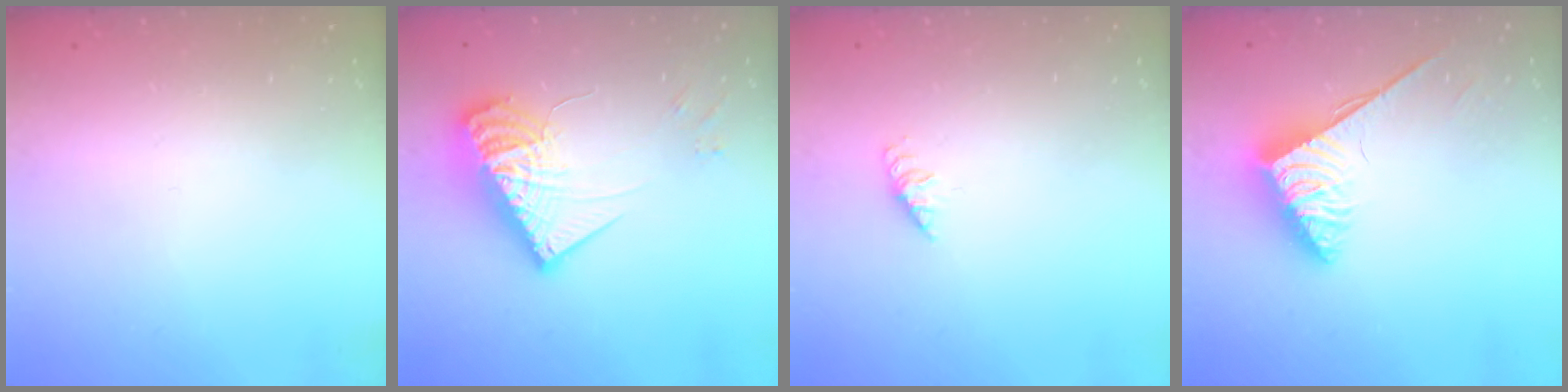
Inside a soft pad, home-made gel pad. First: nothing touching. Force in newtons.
{"total": 15.1, "press": 15.1, "slide": 0.6}
{"total": 1.9, "press": 1.9, "slide": 0.3}
{"total": 3.8, "press": 3.7, "slide": 0.5}